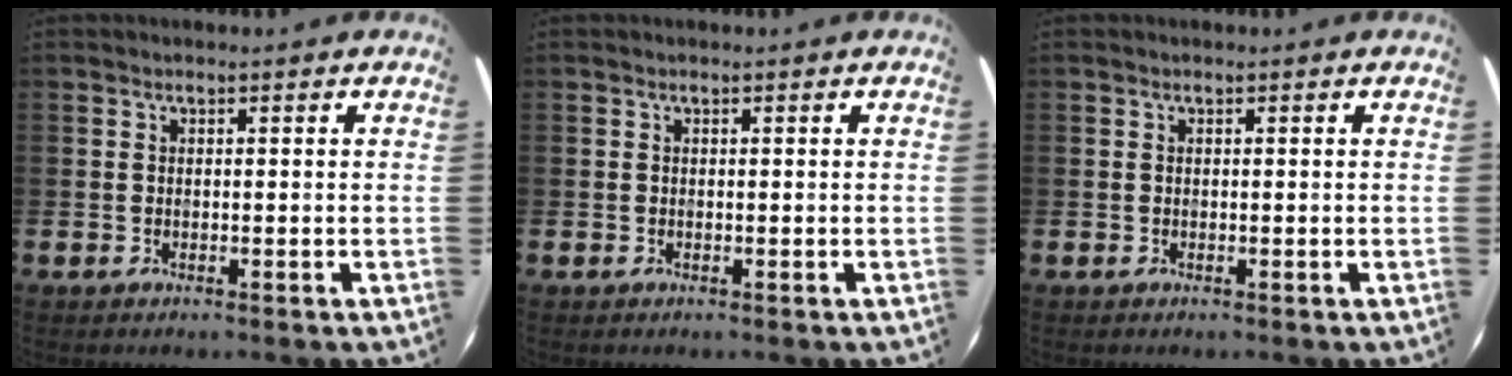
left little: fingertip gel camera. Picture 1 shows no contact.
{"total": 0.0}
{"total": 0.0}